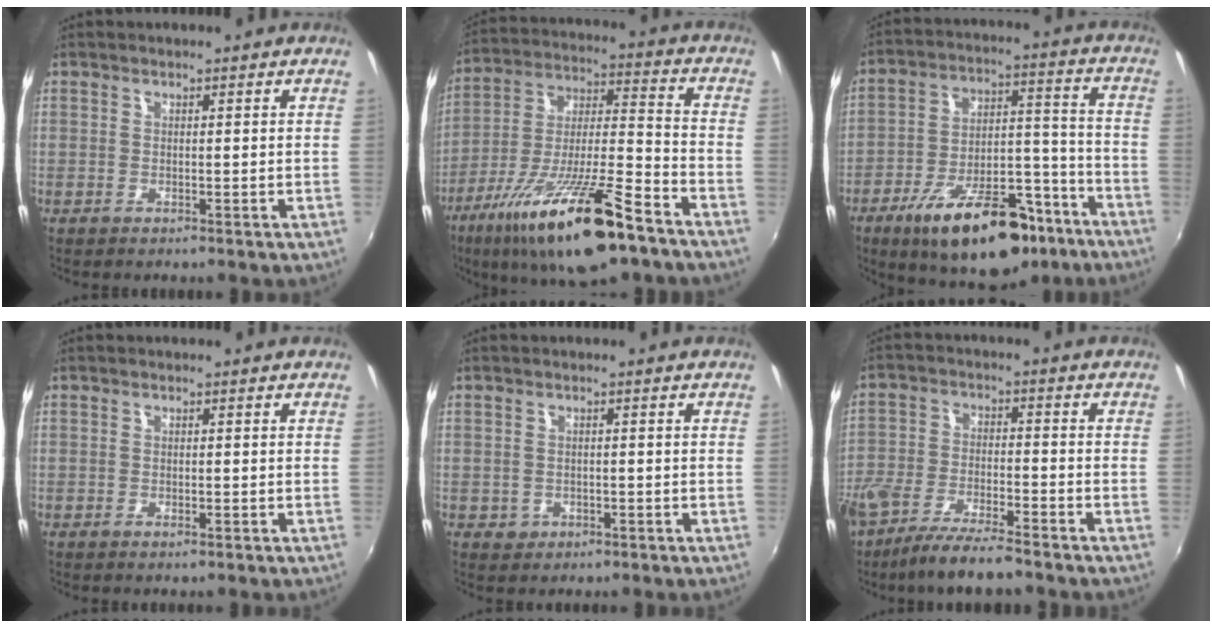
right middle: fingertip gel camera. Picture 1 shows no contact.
{"total": 22.2, "force": [-13.9, 4.2, 16.8], "torque": [-0.307, -0.038, -0.236]}
{"total": 22.2, "force": [-14.6, 9.0, 14.1], "torque": [-0.228, 0.004, -0.209]}
{"total": 0.6, "force": [-0.4, 0.2, 0.5], "torque": [-0.007, -0.001, -0.006]}
{"total": 2.2, "force": [-0.6, 2.0, 0.8], "torque": [-0.017, -0.001, -0.004]}
{"total": 10.7, "force": [-8.2, 2.5, 6.4], "torque": [-0.143, -0.025, -0.151]}